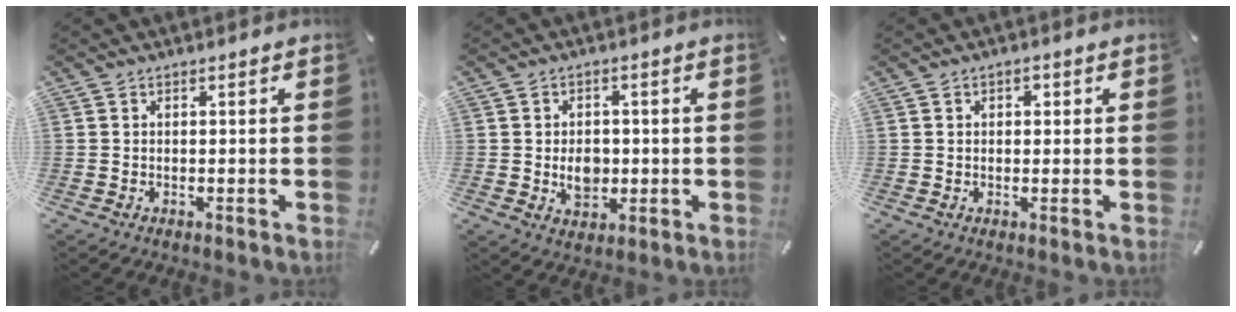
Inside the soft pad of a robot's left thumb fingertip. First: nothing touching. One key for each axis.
{"total": 5.8, "fx": -0.5, "fy": 4.6, "fz": 3.4, "tx": -0.047, "ty": -0.004, "tz": -0.011}
{"total": 1.6, "fx": 0.3, "fy": 1.3, "fz": 0.8, "tx": -0.009, "ty": 0.005, "tz": 0.001}